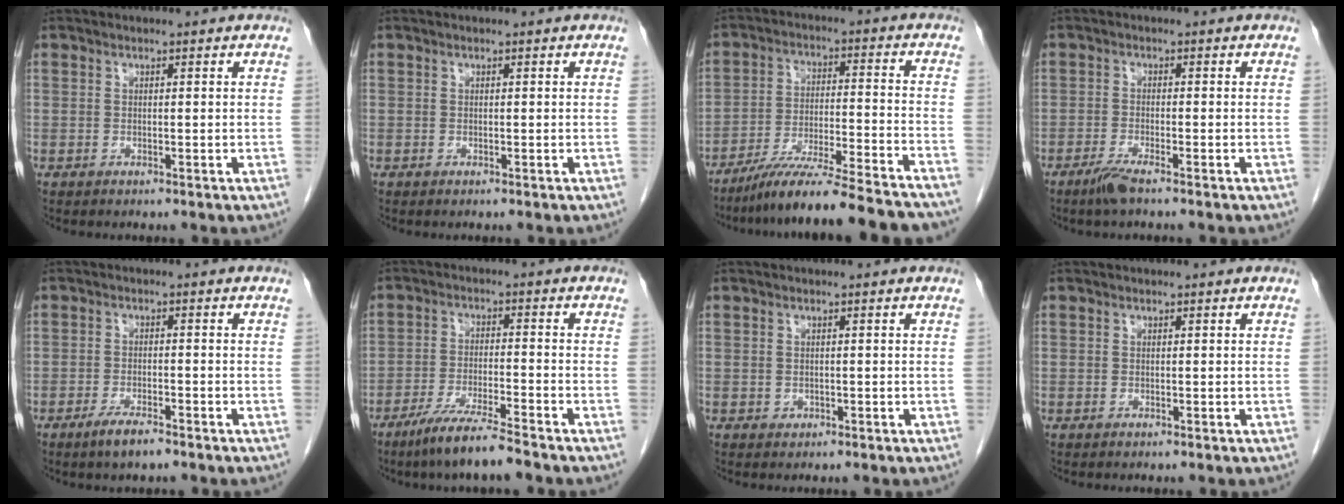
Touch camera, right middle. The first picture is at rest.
{"total": 0.0}
{"total": 18.6, "force": [-16.3, -0.1, 8.9], "torque": [-0.128, -0.022, -0.255]}
{"total": 2.8, "force": [-2.1, -0.1, 1.9], "torque": [-0.044, -0.006, -0.045]}
{"total": 3.7, "force": [-2.7, 0.6, 2.4], "torque": [-0.049, -0.003, -0.047]}
{"total": 7.9, "force": [-6.1, 0.0, 5.1], "torque": [-0.094, -0.023, -0.112]}
{"total": 0.6, "force": [-0.1, 0.6, 0.2], "torque": [-0.002, 0.003, 0.001]}
{"total": 0.0}